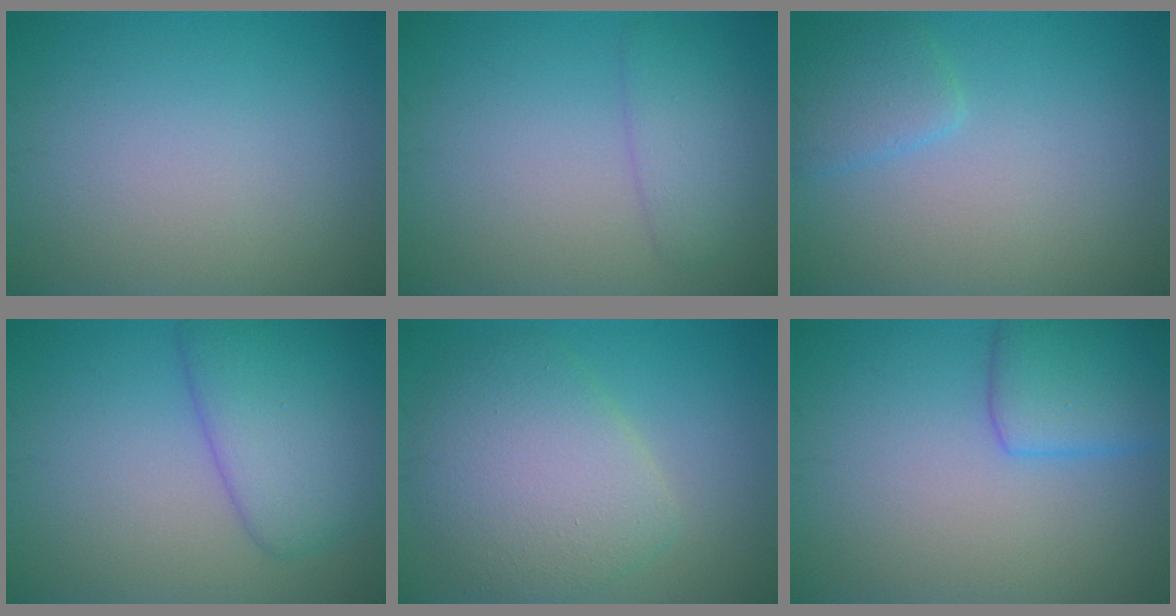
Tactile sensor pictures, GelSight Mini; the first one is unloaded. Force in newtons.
{"total": 2.7, "press": 2.7, "slide": 0.2}
{"total": 2.1, "press": 2.1, "slide": 0.2}
{"total": 6.3, "press": 6.3, "slide": 0.2}
{"total": 6.6, "press": 6.6, "slide": 0.2}
{"total": 4.1, "press": 4.1, "slide": 0.1}